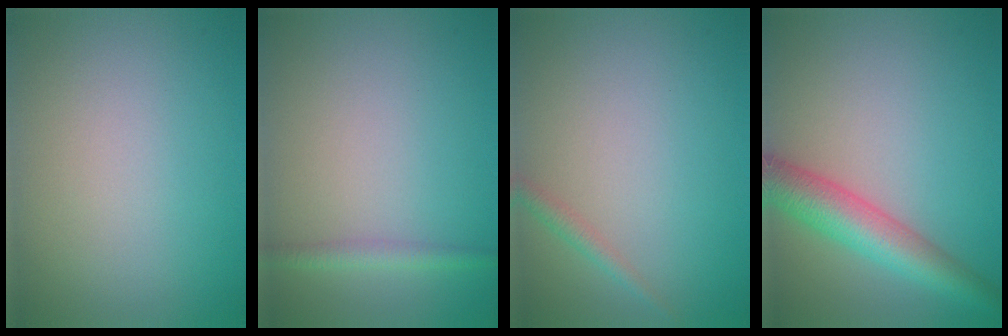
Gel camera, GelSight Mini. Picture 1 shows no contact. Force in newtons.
{"total": 1.6, "press": 1.6, "slide": 0.1}
{"total": 1.2, "press": 1.2, "slide": 0.0}
{"total": 5.7, "press": 5.7, "slide": 0.3}